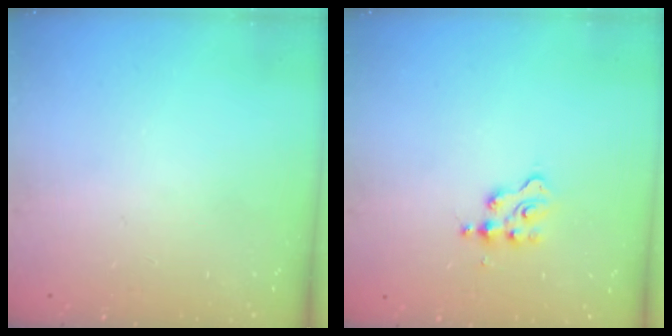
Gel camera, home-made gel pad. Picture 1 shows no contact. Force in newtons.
{"total": 2.1, "press": 2.1, "slide": 0.3}